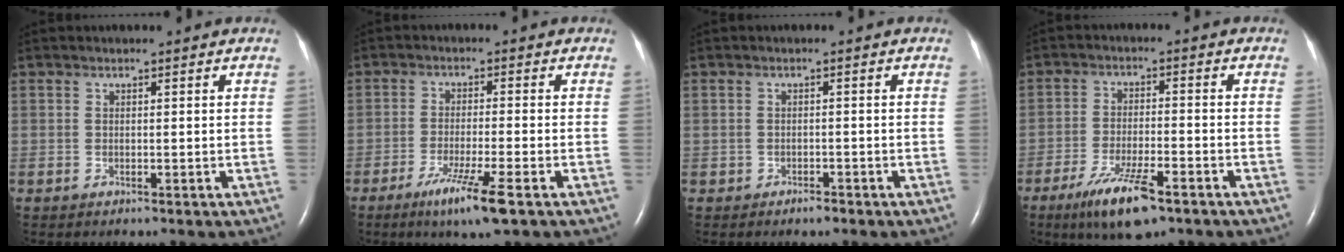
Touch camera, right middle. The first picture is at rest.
{"total": 7.2, "force": [-4.1, -0.9, 5.8], "torque": [-0.111, -0.022, -0.074]}
{"total": 0.9, "force": [-0.8, -0.1, 0.4], "torque": [-0.011, -0.001, -0.013]}
{"total": 9.1, "force": [-5.7, 1.7, 6.8], "torque": [-0.134, -0.017, -0.096]}